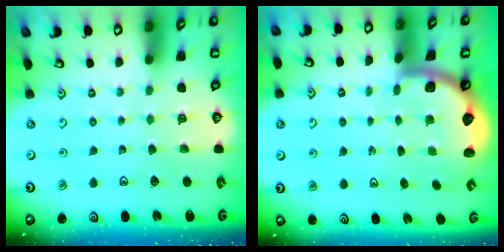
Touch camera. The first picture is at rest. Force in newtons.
{"total": 1.9, "press": 1.8, "slide": 0.3}